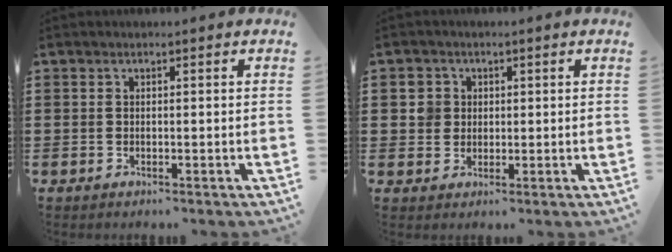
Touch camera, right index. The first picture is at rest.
{"total": 3.1, "force": [0.6, 3.0, 0.7], "torque": [-0.027, 0.012, 0.009]}